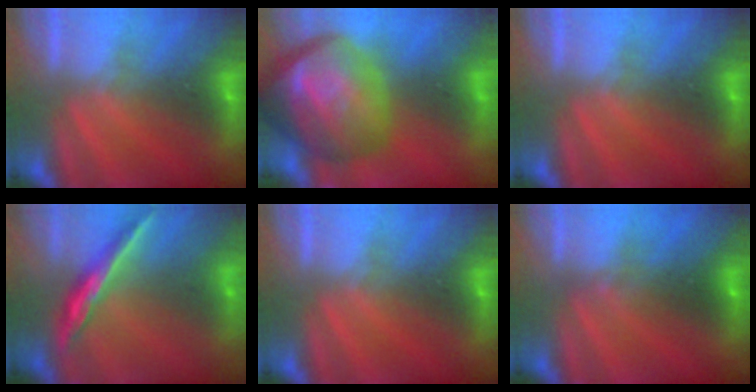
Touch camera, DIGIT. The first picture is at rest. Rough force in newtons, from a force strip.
{"total": 8.8}
{"total": 0.0}
{"total": 1.6}
{"total": 0.0}
{"total": 2.3}